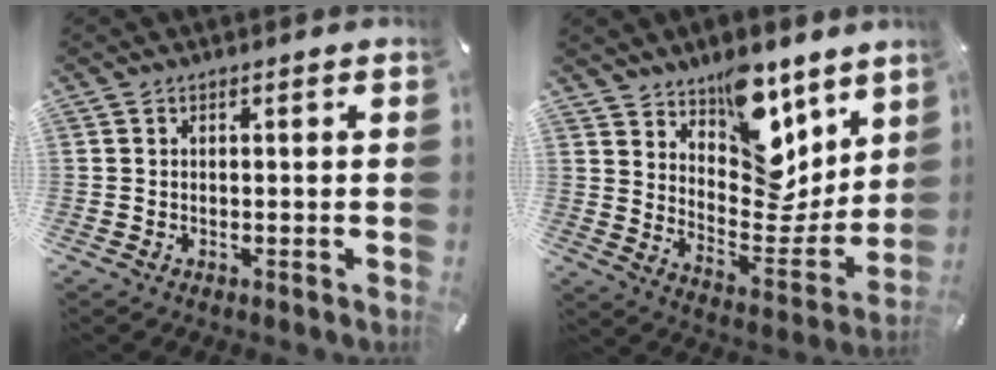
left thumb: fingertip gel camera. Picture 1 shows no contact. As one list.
[{"total": 14.6, "force": [11.5, 7.4, 5.0], "torque": [-0.046, -0.120, 0.207]}]